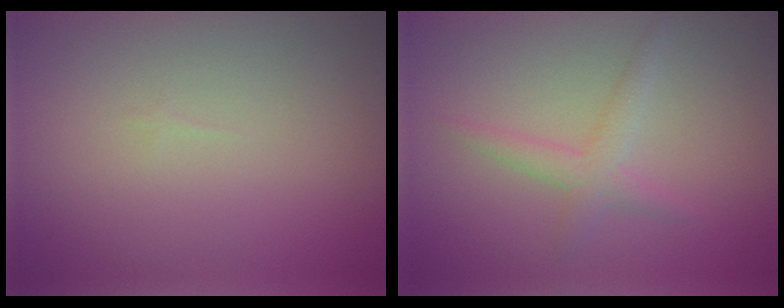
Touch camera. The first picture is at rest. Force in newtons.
{"total": 2.1, "press": 2.1, "slide": 0.3}